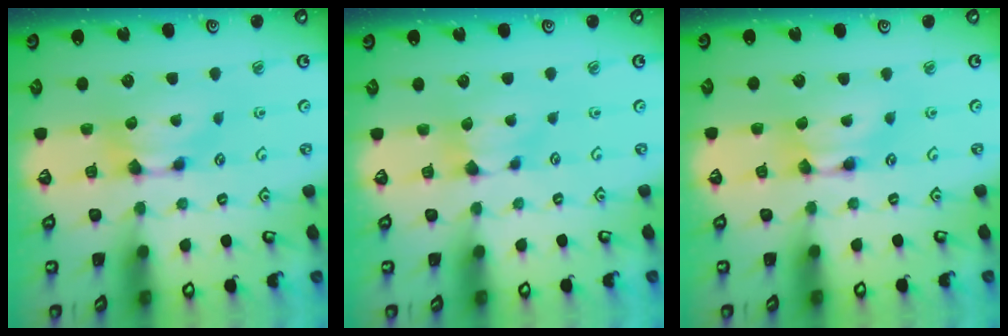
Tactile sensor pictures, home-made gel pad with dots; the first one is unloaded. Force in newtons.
{"total": 0.9, "press": 0.8, "slide": 0.5}
{"total": 1.6, "press": 1.6, "slide": 0.1}